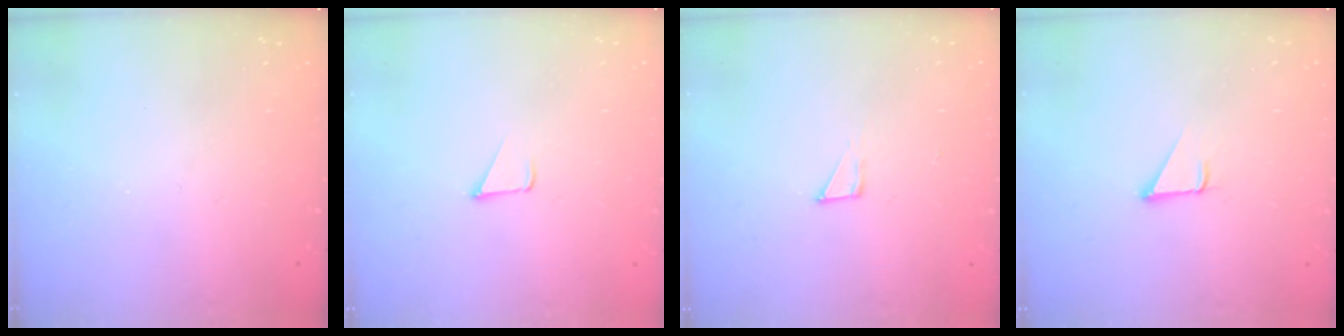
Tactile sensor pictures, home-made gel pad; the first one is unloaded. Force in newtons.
{"total": 1.8, "press": 1.7, "slide": 0.1}
{"total": 3.3, "press": 3.3, "slide": 0.3}
{"total": 1.9, "press": 1.9, "slide": 0.1}